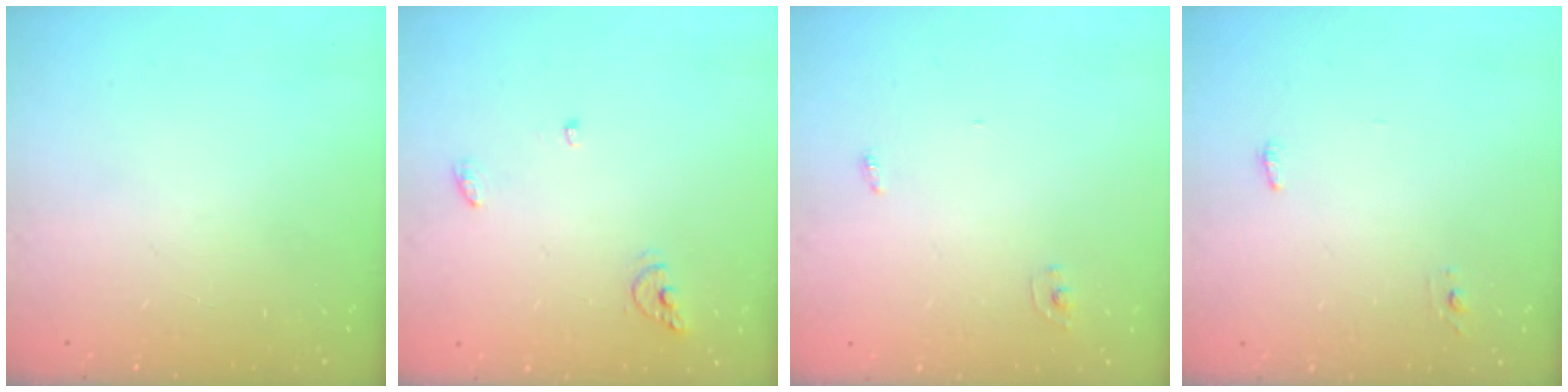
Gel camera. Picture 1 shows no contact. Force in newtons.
{"total": 5.7, "press": 5.7, "slide": 0.5}
{"total": 2.4, "press": 2.4, "slide": 0.2}
{"total": 7.6, "press": 3.8, "slide": 6.6}